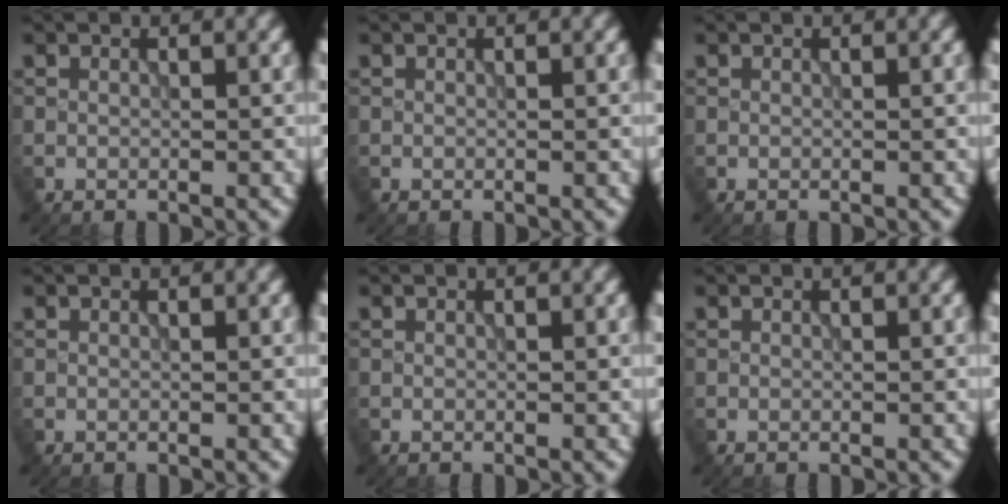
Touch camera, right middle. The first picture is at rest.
{"total": 0.0}
{"total": 0.0}
{"total": 0.0}
{"total": 0.0}
{"total": 0.0}